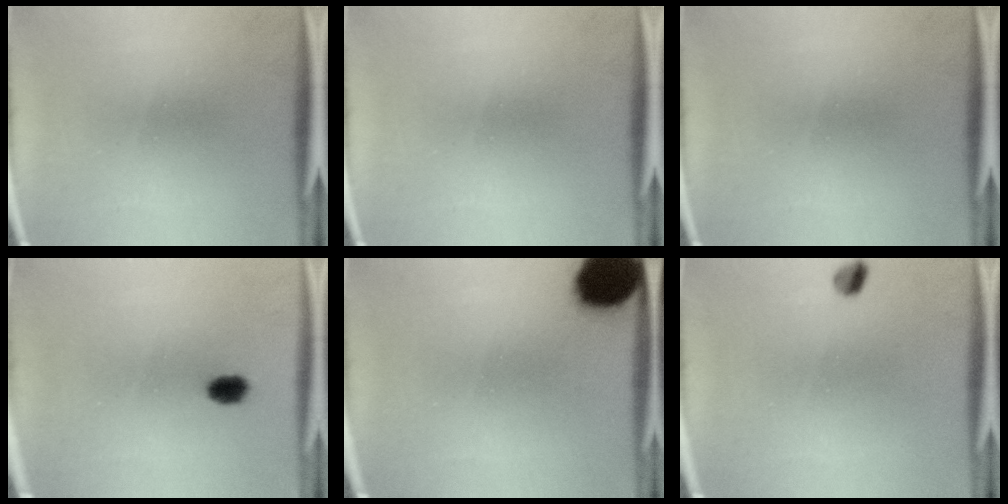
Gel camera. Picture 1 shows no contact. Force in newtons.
{"total": 0.0}
{"total": 0.0}
{"total": 2.8}
{"total": 15.9}
{"total": 2.3}